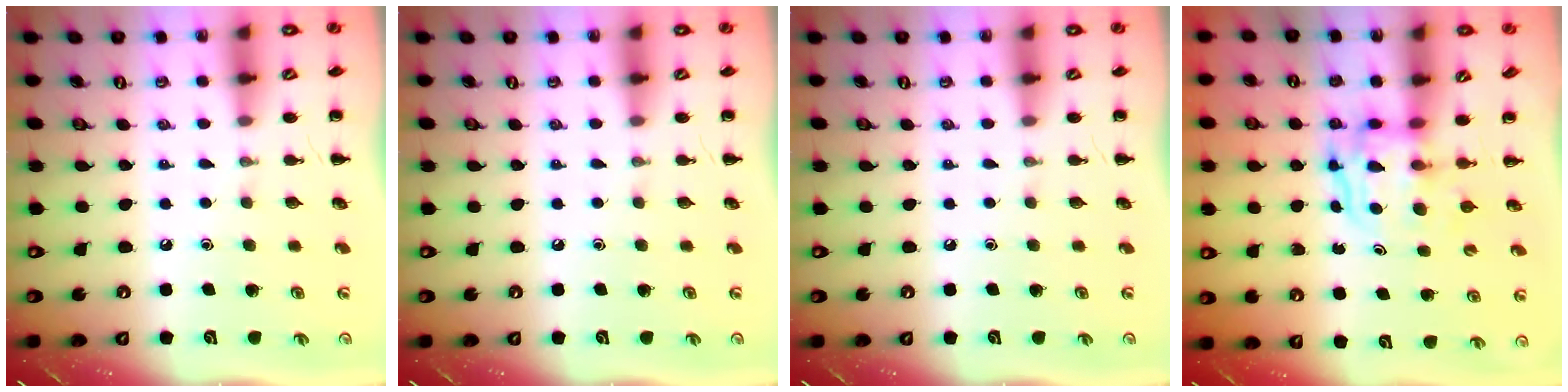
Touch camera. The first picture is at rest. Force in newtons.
{"total": 0.0}
{"total": 0.0}
{"total": 3.6, "press": 3.6, "slide": 0.4}